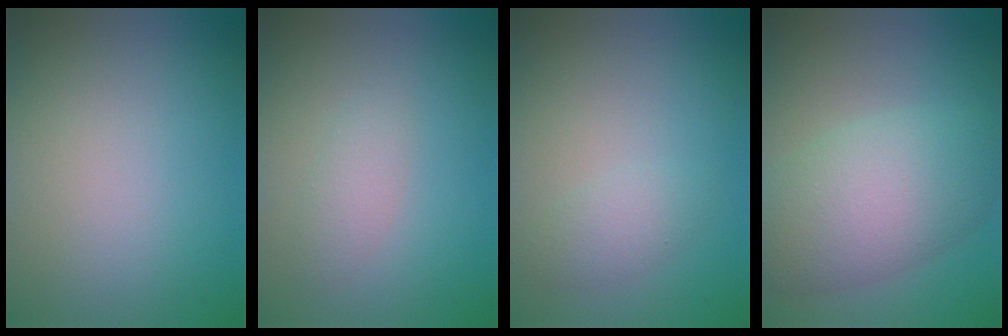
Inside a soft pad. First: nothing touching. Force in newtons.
{"total": 1.5, "press": 1.5, "slide": 0.1}
{"total": 1.7, "press": 1.7, "slide": 0.1}
{"total": 7.7, "press": 7.7, "slide": 0.3}